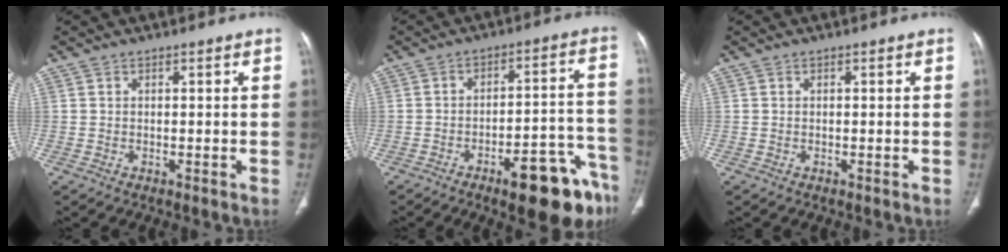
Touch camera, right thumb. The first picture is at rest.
{"total": 16.3, "force": [-10.0, 4.4, 12.1], "torque": [-0.097, 0.078, -0.133]}
{"total": 0.0}